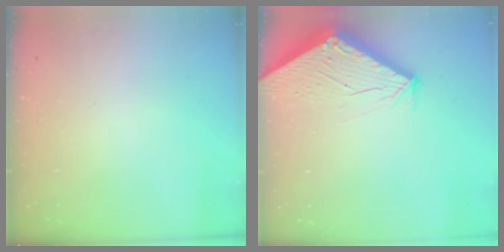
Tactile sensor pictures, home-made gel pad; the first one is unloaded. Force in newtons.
{"total": 2.5, "press": 2.5, "slide": 0.1}